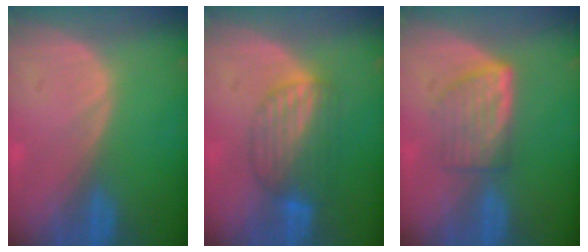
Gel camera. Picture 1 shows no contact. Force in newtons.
{"total": 6.4, "press": 6.3, "slide": 1.2}
{"total": 5.9, "press": 5.3, "slide": 2.6}